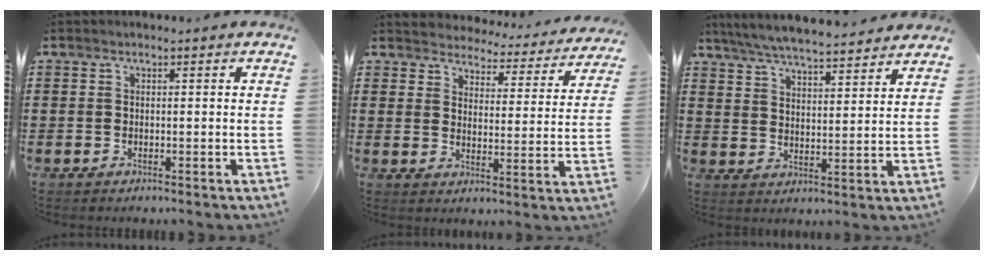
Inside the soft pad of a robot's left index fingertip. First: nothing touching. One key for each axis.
{"total": 3.8, "fx": 3.8, "fy": 0.4, "fz": -0.2, "tx": -0.014, "ty": -0.036, "tz": 0.059}
{"total": 5.8, "fx": 5.7, "fy": 0.0, "fz": 1.3, "tx": -0.050, "ty": -0.031, "tz": 0.098}